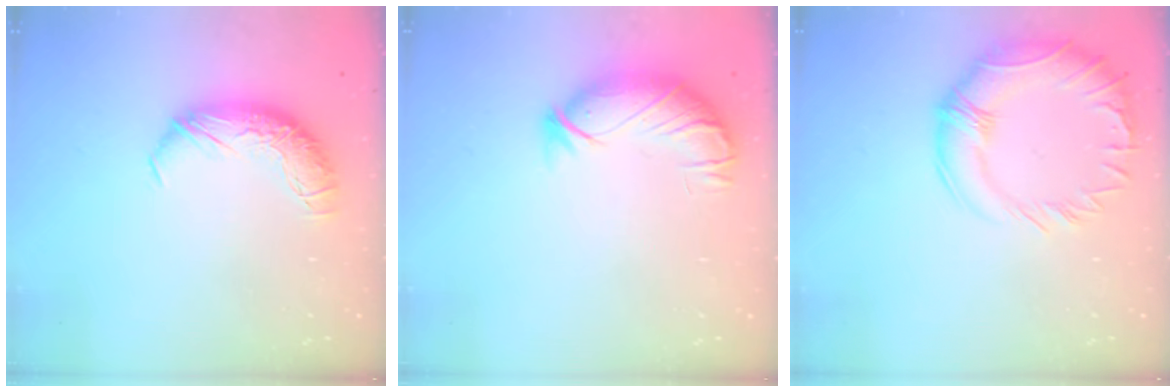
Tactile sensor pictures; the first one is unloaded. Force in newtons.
{"total": 3.6, "press": 3.1, "slide": 2.0}
{"total": 7.2, "press": 6.1, "slide": 3.8}